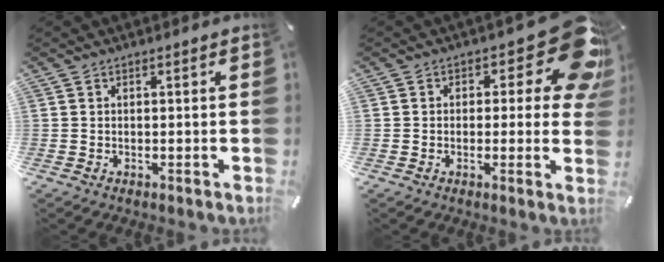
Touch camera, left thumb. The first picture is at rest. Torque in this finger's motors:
{"motor_torque": [0.59, 0.52, 0.30, -0.13, 0.07]}